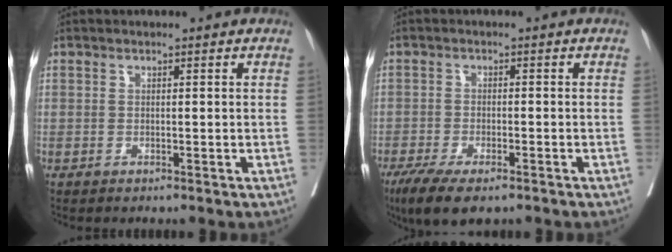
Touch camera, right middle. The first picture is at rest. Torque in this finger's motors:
{"motor_torque": [0.92, -0.68, 0.11, 0.08]}